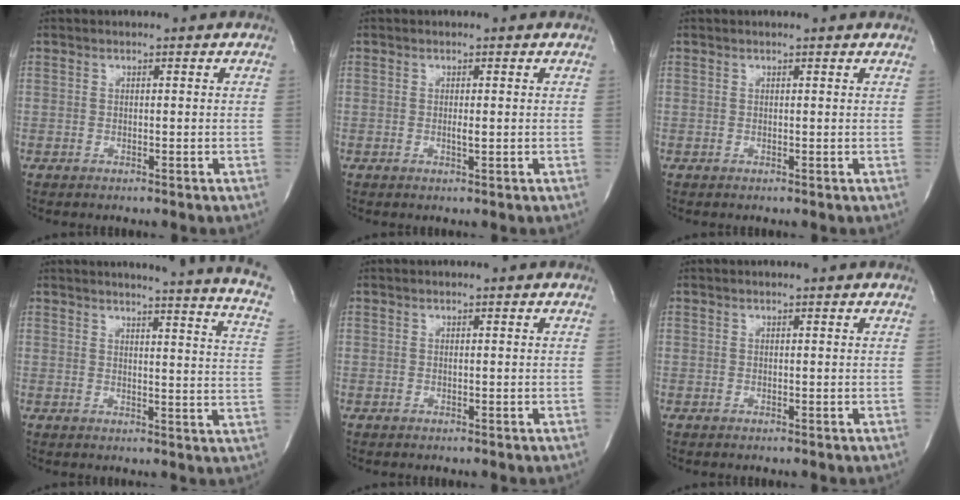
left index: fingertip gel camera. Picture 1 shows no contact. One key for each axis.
{"total": 0.8, "fx": -0.1, "fy": 0.0, "fz": 0.8, "tx": -0.021, "ty": -0.004, "tz": 0.000}
{"total": 1.2, "fx": 1.2, "fy": -0.1, "fz": 0.4, "tx": -0.016, "ty": 0.001, "tz": 0.012}
{"total": 12.9, "fx": 10.5, "fy": -0.4, "fz": 7.4, "tx": -0.103, "ty": -0.069, "tz": 0.096}
{"total": 0.0}
{"total": 0.7, "fx": 0.6, "fy": 0.0, "fz": 0.2, "tx": -0.009, "ty": -0.001, "tz": 0.009}